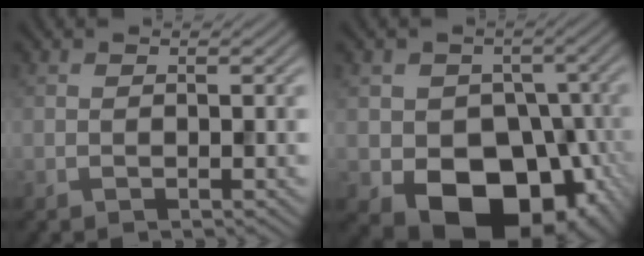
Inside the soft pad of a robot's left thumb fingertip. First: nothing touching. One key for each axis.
{"total": 14.4, "fx": -5.6, "fy": 11.0, "fz": 7.4, "tx": -0.091, "ty": -0.028, "tz": -0.089}